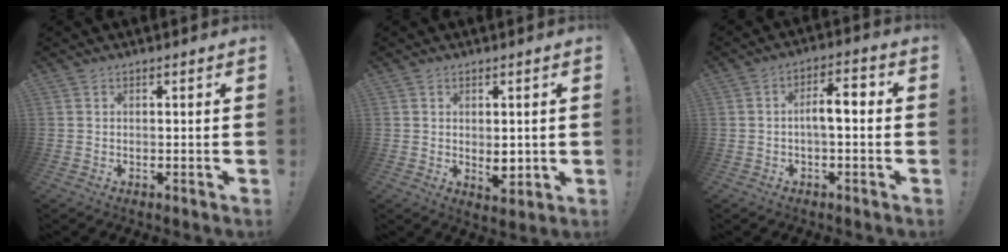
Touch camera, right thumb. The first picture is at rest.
{"total": 4.4, "force": [0.3, 2.9, 3.2], "torque": [-0.030, -0.002, 0.007]}
{"total": 7.2, "force": [-0.4, 2.6, 6.7], "torque": [-0.103, 0.011, -0.012]}